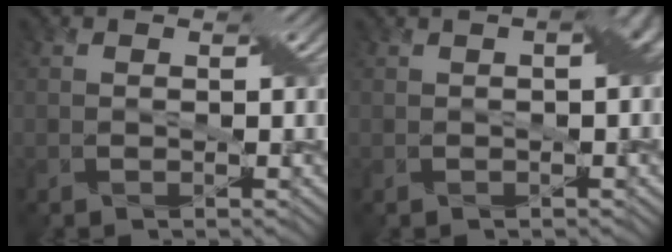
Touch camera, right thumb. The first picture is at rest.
{"total": 2.8, "force": [0.2, 0.7, 2.7], "torque": [-0.035, 0.012, 0.004]}